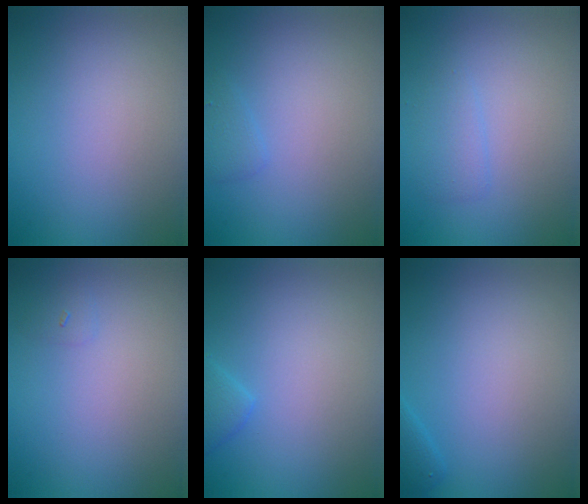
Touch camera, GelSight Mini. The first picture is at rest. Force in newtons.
{"total": 0.9, "press": 0.9, "slide": 0.1}
{"total": 1.4, "press": 1.4, "slide": 0.2}
{"total": 0.6, "press": 0.6, "slide": 0.1}
{"total": 1.3, "press": 1.3, "slide": 0.1}
{"total": 1.2, "press": 1.2, "slide": 0.1}